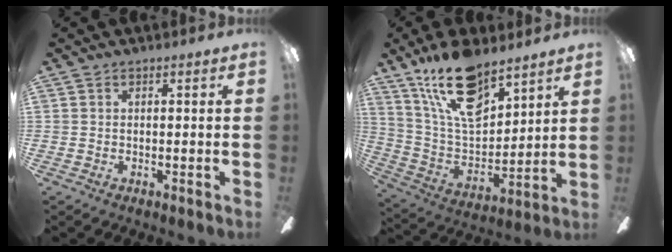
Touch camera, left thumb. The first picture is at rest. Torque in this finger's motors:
{"motor_torque": [1.78, 0.56, 1.40, -1.39, 0.46]}